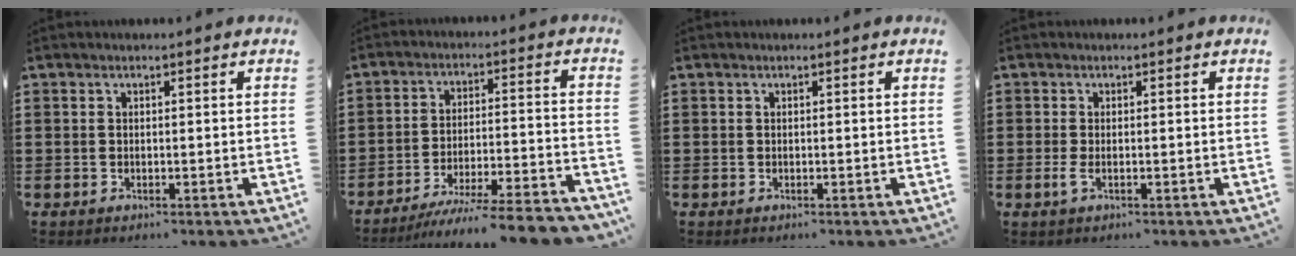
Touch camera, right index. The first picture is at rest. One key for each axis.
{"total": 7.6, "fx": -6.9, "fy": -0.3, "fz": 3.2, "tx": -0.048, "ty": -0.001, "tz": -0.133}
{"total": 0.0}
{"total": 1.3, "fx": -0.3, "fy": 0.3, "fz": 1.3, "tx": -0.030, "ty": -0.006, "tz": -0.007}